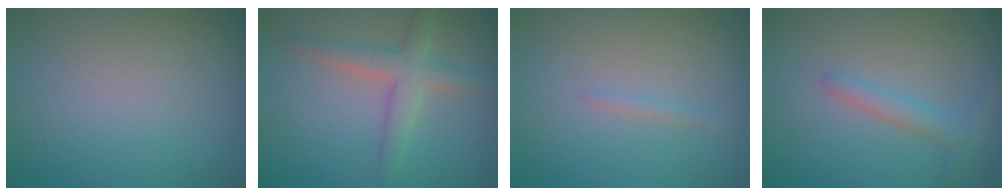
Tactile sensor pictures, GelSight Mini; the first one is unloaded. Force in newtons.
{"total": 3.2, "press": 3.2, "slide": 0.1}
{"total": 0.7, "press": 0.7, "slide": 0.1}
{"total": 2.1, "press": 2.1, "slide": 0.0}